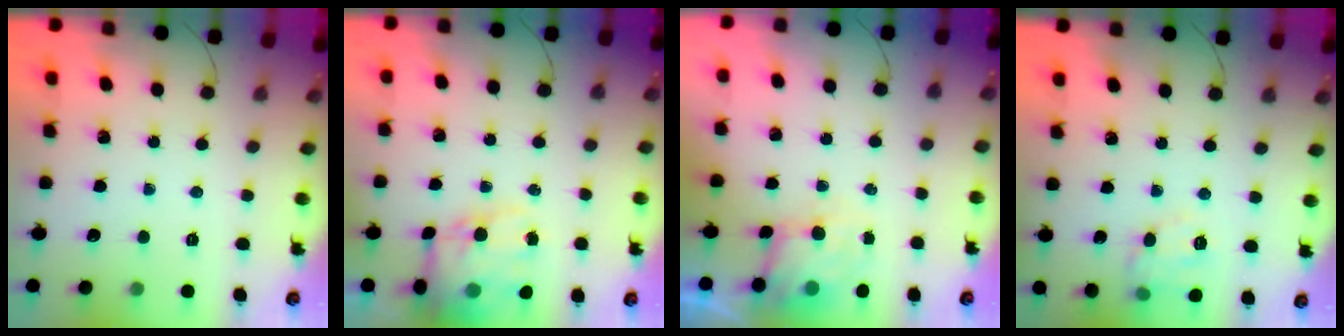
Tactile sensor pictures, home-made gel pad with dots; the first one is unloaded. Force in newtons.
{"total": 14.0, "press": 13.6, "slide": 3.5}
{"total": 6.5, "press": 6.4, "slide": 1.0}
{"total": 10.6, "press": 10.6, "slide": 0.3}